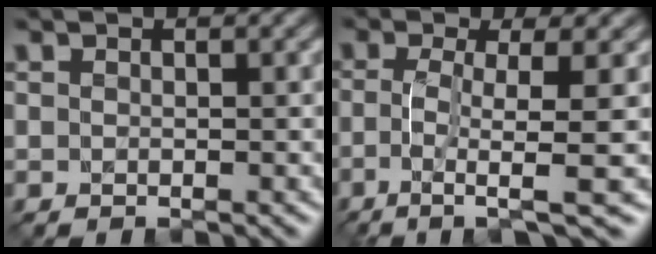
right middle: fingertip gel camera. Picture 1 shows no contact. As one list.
[{"total": 4.9, "force": [-1.2, 0.8, 4.7], "torque": [-0.082, -0.010, -0.031]}]